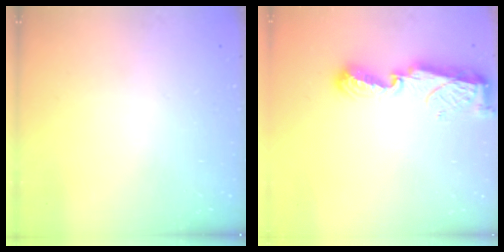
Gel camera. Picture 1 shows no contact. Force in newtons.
{"total": 7.3, "press": 7.3, "slide": 0.7}